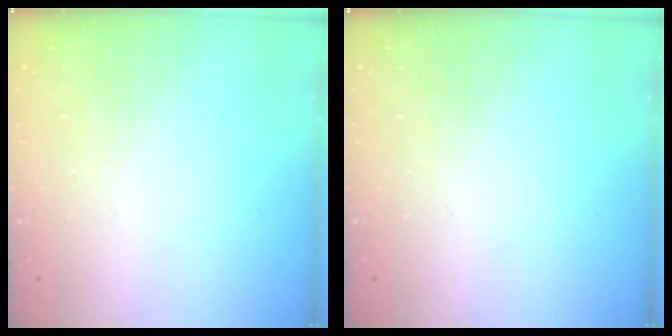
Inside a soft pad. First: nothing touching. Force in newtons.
{"total": 0.0}